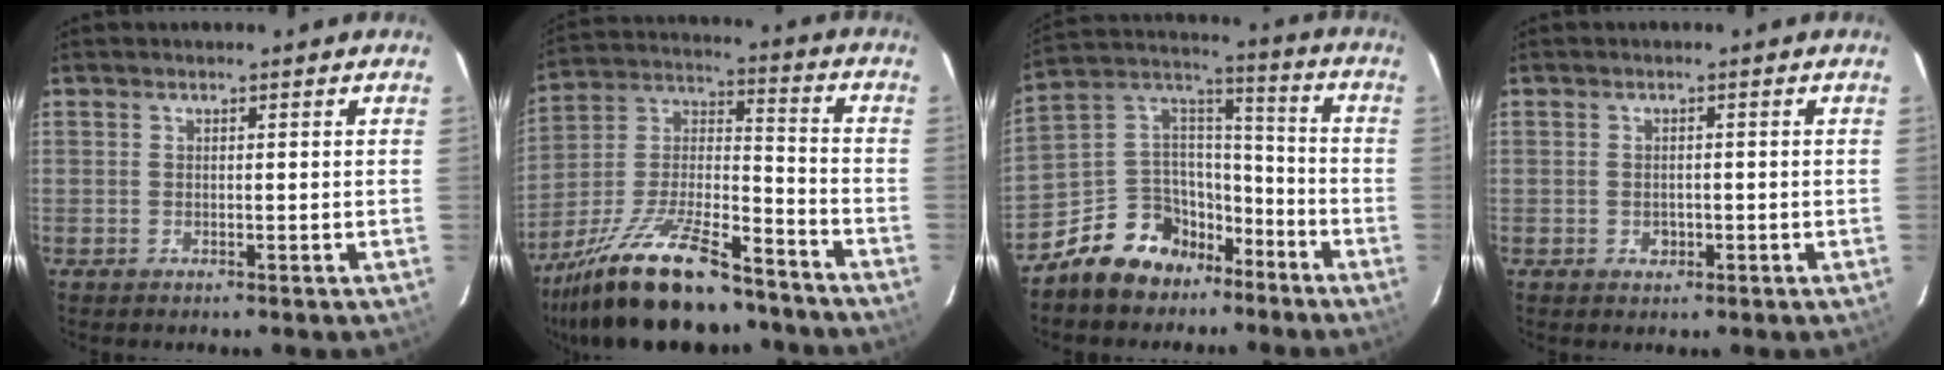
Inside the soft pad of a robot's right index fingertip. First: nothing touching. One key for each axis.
{"total": 24.7, "fx": -18.5, "fy": 7.5, "fz": 14.5, "tx": -0.277, "ty": -0.007, "tz": -0.299}
{"total": 14.0, "fx": -9.0, "fy": 9.7, "fz": 4.7, "tx": -0.115, "ty": 0.064, "tz": -0.142}
{"total": 1.8, "fx": -0.5, "fy": 1.6, "fz": 0.7, "tx": -0.009, "ty": 0.001, "tz": -0.004}